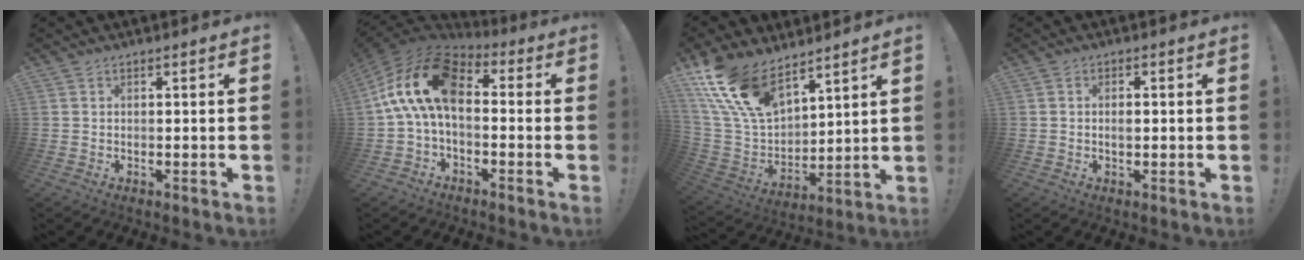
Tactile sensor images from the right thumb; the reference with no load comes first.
{"total": 16.8, "force": [2.2, 8.7, 14.2], "torque": [-0.271, 0.010, 0.045]}
{"total": 17.8, "force": [12.2, 9.2, 9.2], "torque": [-0.196, -0.073, 0.234]}
{"total": 1.4, "force": [-0.1, 0.9, 1.1], "torque": [-0.017, 0.003, -0.004]}